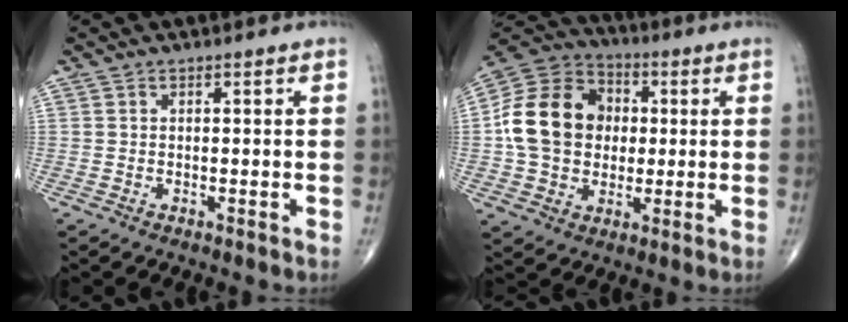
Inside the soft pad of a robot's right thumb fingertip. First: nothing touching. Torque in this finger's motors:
{"motor_torque": [1.65, 2.82, 0.77, -0.62, 0.16]}